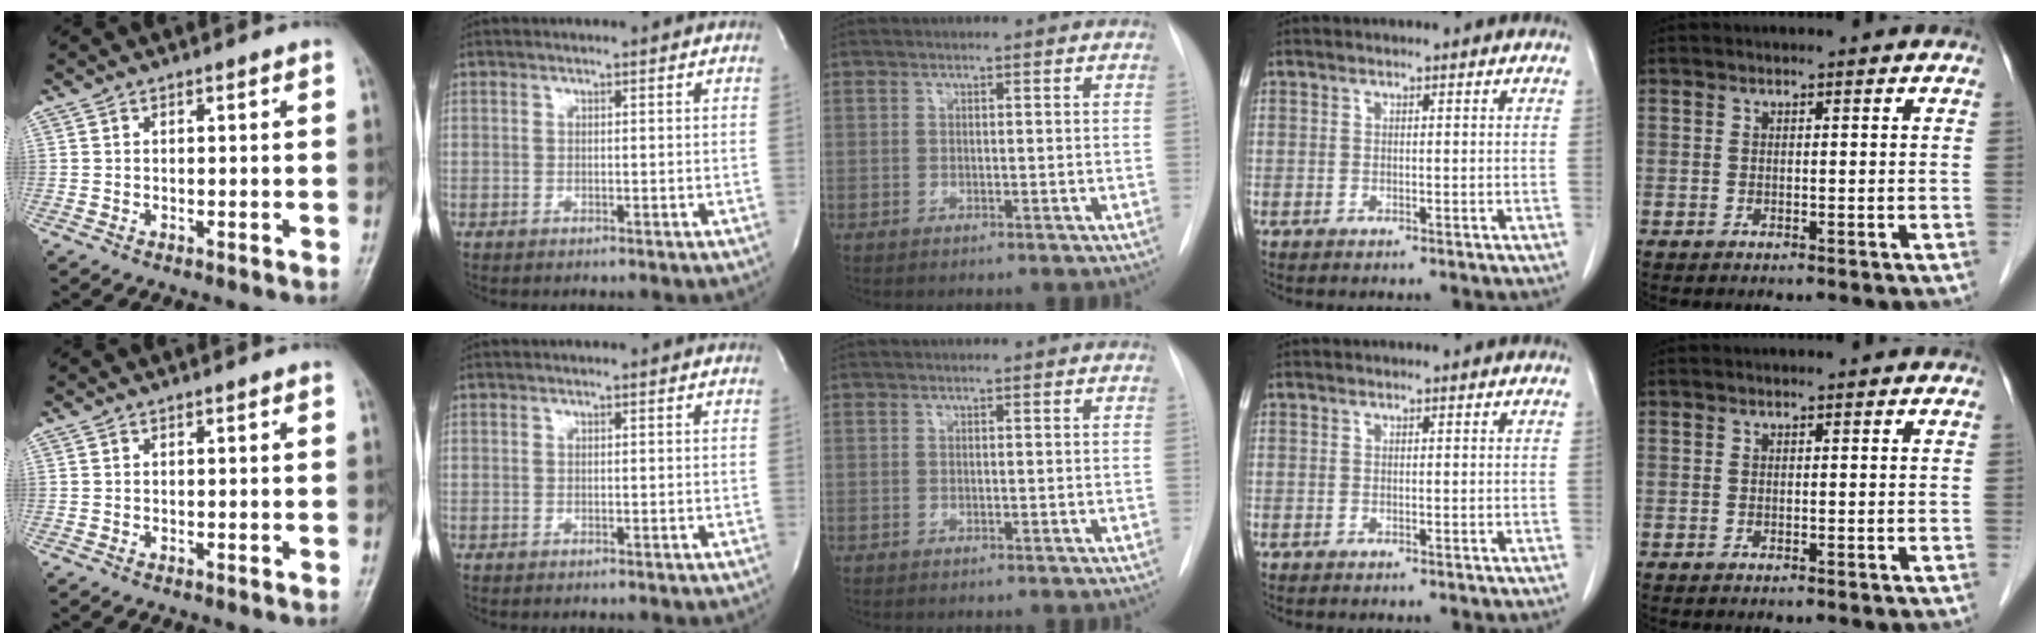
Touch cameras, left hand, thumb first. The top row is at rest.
{}